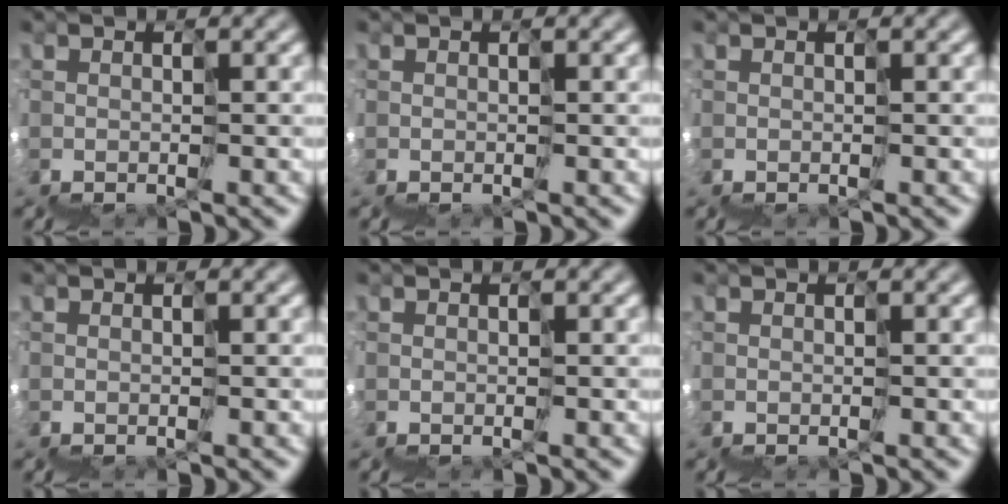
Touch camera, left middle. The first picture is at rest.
{"total": 0.0}
{"total": 0.0}
{"total": 0.0}
{"total": 0.0}
{"total": 0.0}